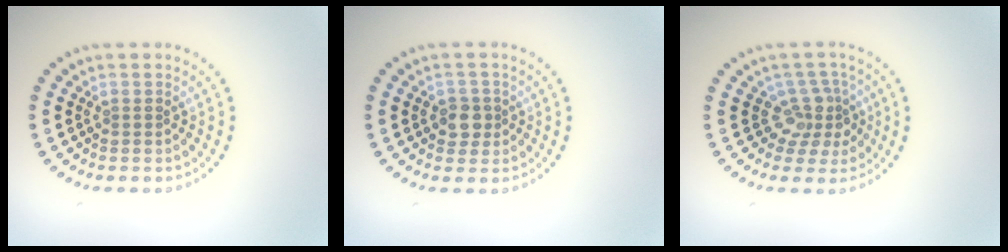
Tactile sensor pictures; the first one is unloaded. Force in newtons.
{"total": 2.0, "press": 1.8, "slide": 0.8}
{"total": 3.1, "press": 2.3, "slide": 2.1}